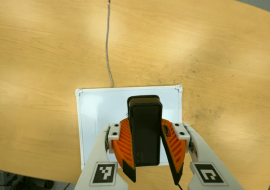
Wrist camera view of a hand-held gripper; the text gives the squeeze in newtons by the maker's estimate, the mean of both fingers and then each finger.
{"total": 8.8, "left": 8.9, "right": 8.7}